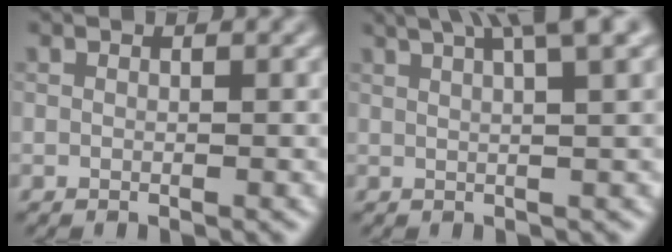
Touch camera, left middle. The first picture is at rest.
{"total": 7.6, "force": [4.6, 2.0, 5.8], "torque": [-0.052, 0.035, 0.038]}